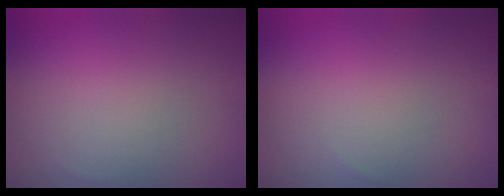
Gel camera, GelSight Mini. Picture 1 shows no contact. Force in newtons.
{"total": 0.0}